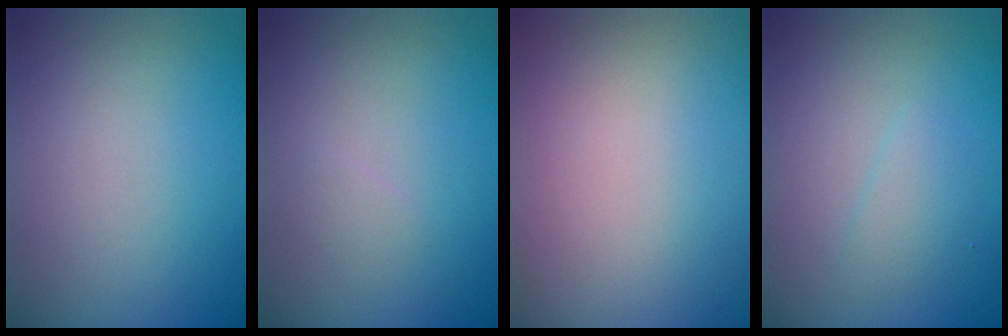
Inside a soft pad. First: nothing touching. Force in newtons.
{"total": 0.8, "press": 0.8, "slide": 0.0}
{"total": 0.5, "press": 0.5, "slide": 0.0}
{"total": 1.6, "press": 1.6, "slide": 0.0}